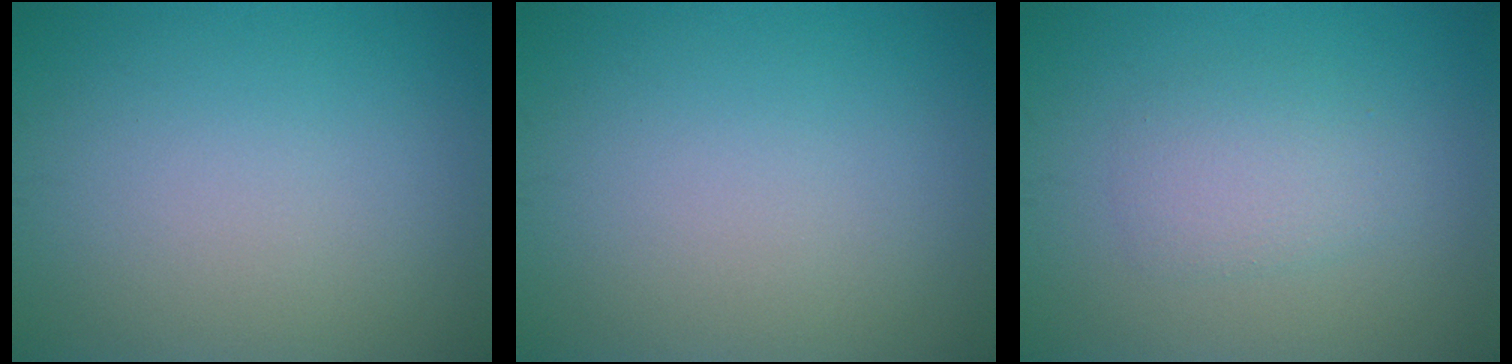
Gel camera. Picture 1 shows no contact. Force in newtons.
{"total": 0.0}
{"total": 2.4, "press": 2.4, "slide": 0.2}